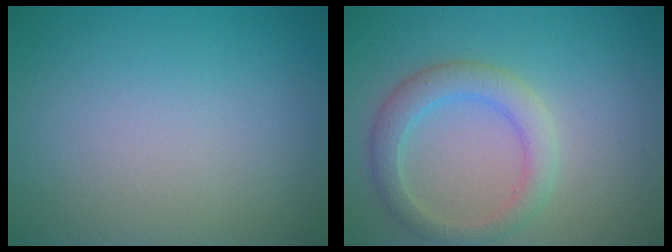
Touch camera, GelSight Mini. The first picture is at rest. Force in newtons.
{"total": 3.4, "press": 3.4, "slide": 0.3}